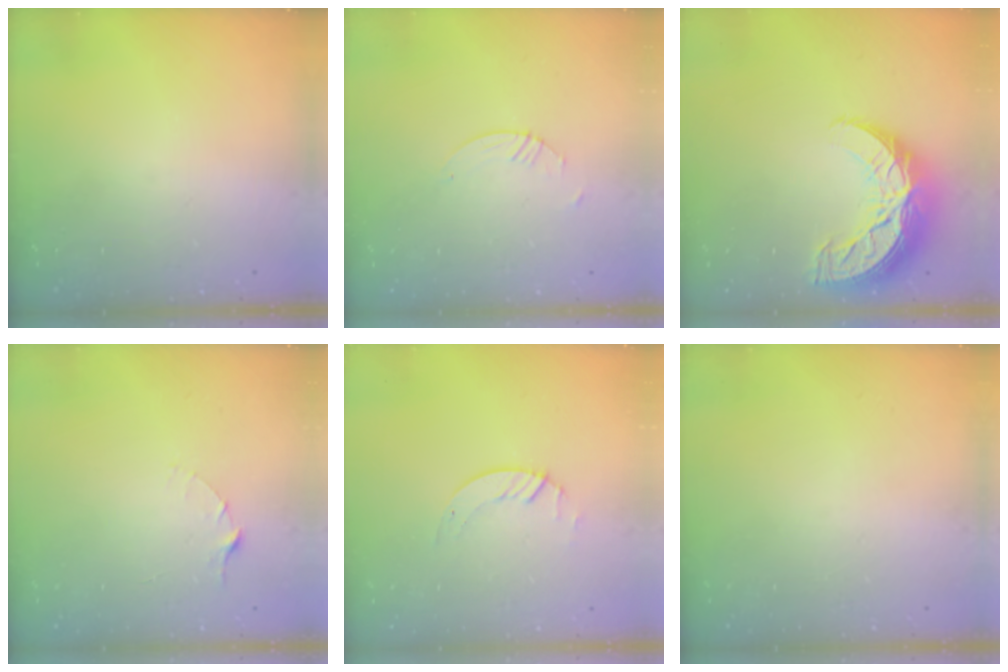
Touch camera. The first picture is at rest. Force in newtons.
{"total": 0.8, "press": 0.8, "slide": 0.2}
{"total": 14.7, "press": 14.7, "slide": 1.0}
{"total": 2.5, "press": 2.5, "slide": 0.3}
{"total": 1.2, "press": 1.1, "slide": 0.2}
{"total": 0.0}